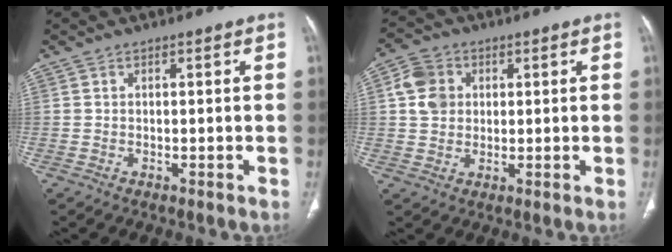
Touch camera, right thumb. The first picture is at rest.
{"total": 6.5, "force": [1.5, 5.4, 3.2], "torque": [-0.048, 0.003, 0.025]}